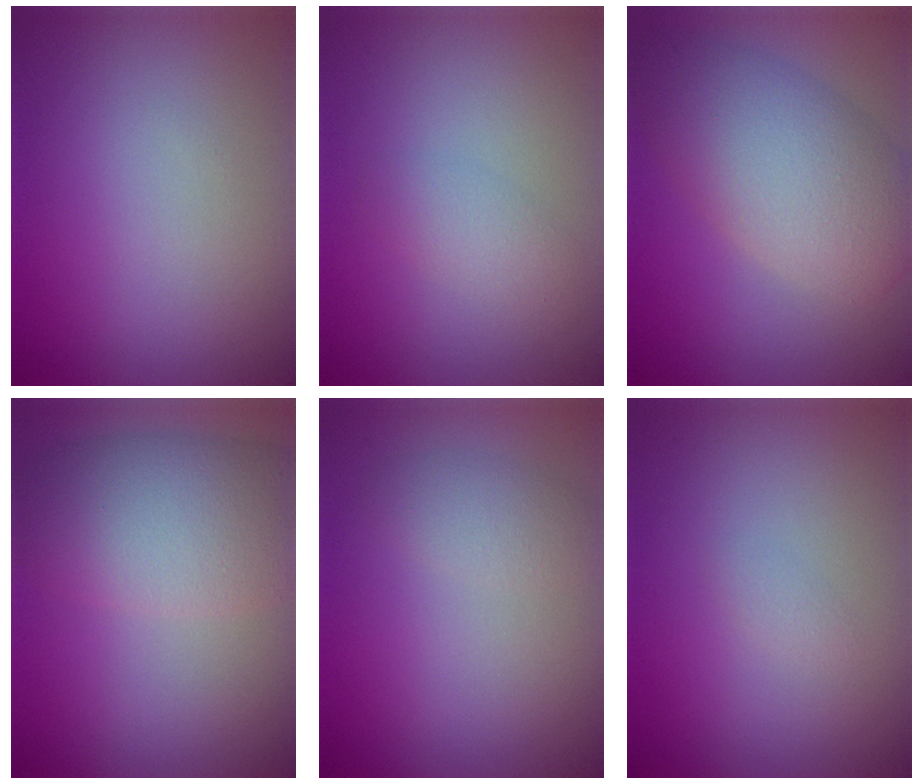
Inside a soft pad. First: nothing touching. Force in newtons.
{"total": 1.7, "press": 1.7, "slide": 0.0}
{"total": 8.0, "press": 8.0, "slide": 0.5}
{"total": 7.5, "press": 7.5, "slide": 0.1}
{"total": 1.9, "press": 1.9, "slide": 0.1}
{"total": 0.6, "press": 0.6, "slide": 0.0}